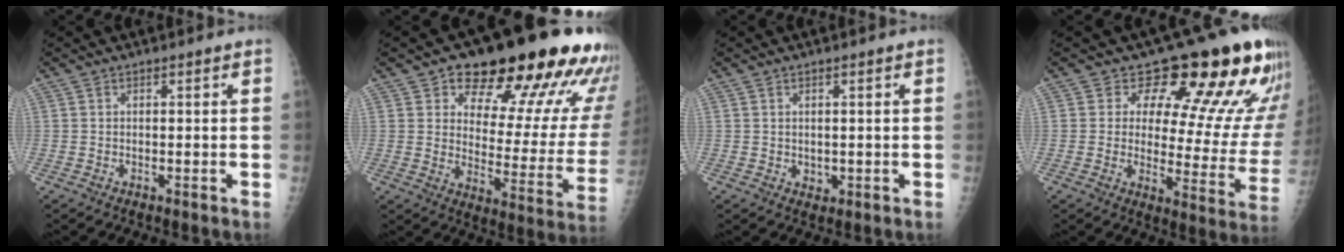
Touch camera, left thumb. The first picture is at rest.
{"total": 23.8, "force": [15.6, 9.8, 15.0], "torque": [-0.144, -0.075, 0.205]}
{"total": 1.5, "force": [0.3, 1.3, 0.6], "torque": [-0.005, -0.004, 0.010]}
{"total": 19.1, "force": [13.4, 7.9, 11.2], "torque": [-0.083, -0.083, 0.155]}